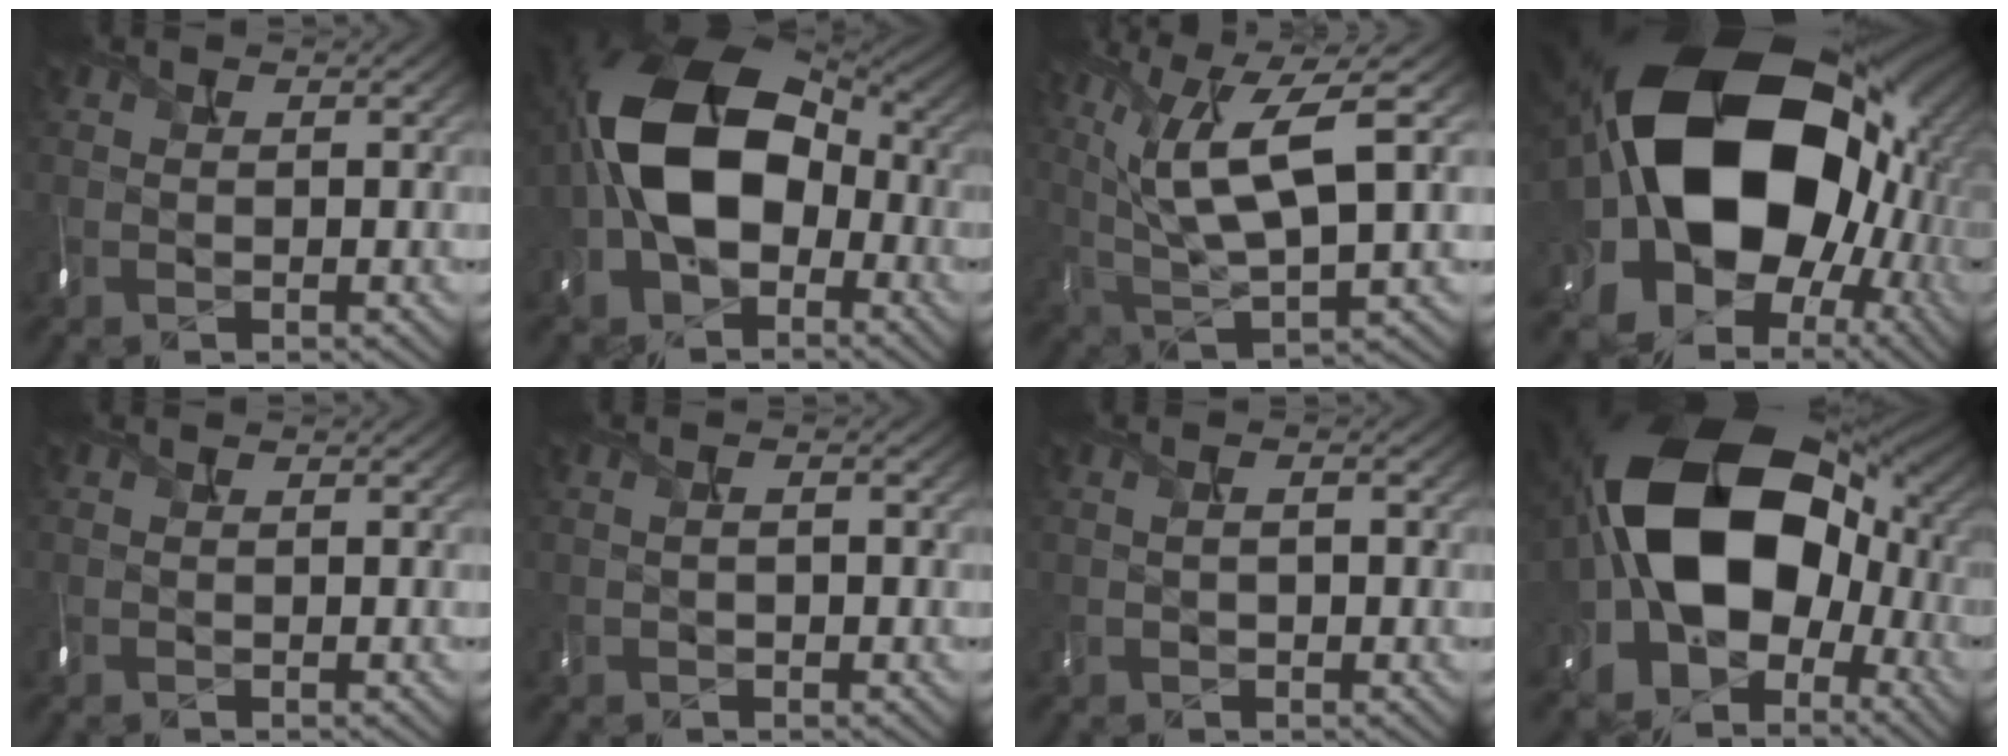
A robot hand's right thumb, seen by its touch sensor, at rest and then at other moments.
{"total": 15.4, "force": [-2.2, 10.3, 11.2], "torque": [-0.202, 0.002, -0.059]}
{"total": 11.4, "force": [4.0, 3.3, 10.1], "torque": [-0.208, 0.001, 0.077]}
{"total": 23.1, "force": [1.8, 17.7, 14.8], "torque": [-0.296, -0.030, 0.029]}
{"total": 0.0}
{"total": 1.1, "force": [0.0, 0.7, 0.9], "torque": [-0.006, -0.005, -0.001]}
{"total": 1.4, "force": [0.1, 0.8, 1.2], "torque": [-0.013, -0.005, 0.001]}
{"total": 18.1, "force": [-1.5, 12.9, 12.6], "torque": [-0.218, -0.010, -0.033]}